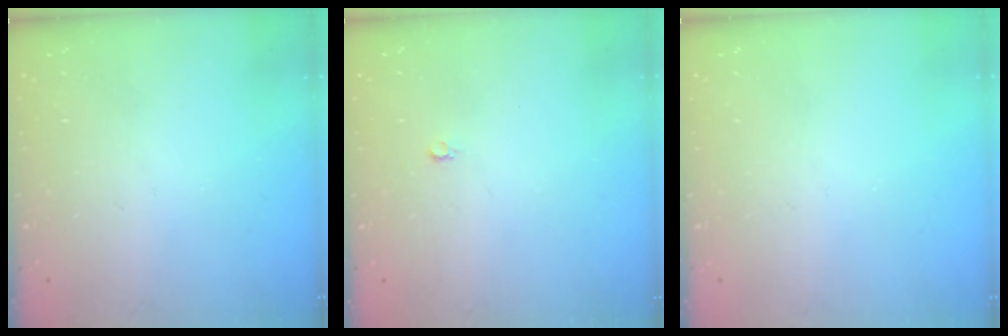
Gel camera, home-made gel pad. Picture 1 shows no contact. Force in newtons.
{"total": 2.2, "press": 2.2, "slide": 0.2}
{"total": 0.0}